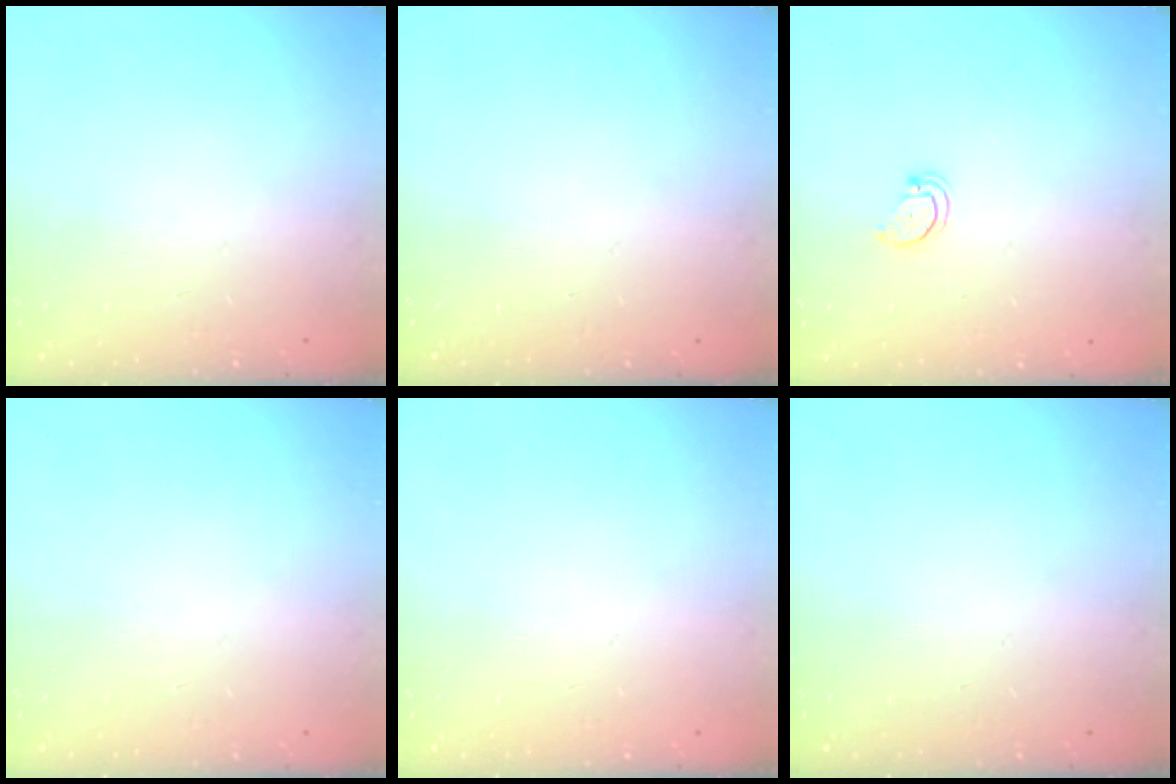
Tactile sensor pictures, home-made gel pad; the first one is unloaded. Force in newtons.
{"total": 0.0}
{"total": 2.5, "press": 2.5, "slide": 0.3}
{"total": 0.0}
{"total": 0.0}
{"total": 0.0}